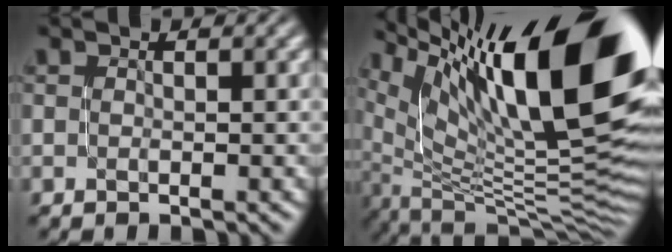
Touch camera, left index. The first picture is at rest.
{"total": 18.4, "force": [8.1, 6.0, 15.3], "torque": [-0.224, 0.035, 0.149]}